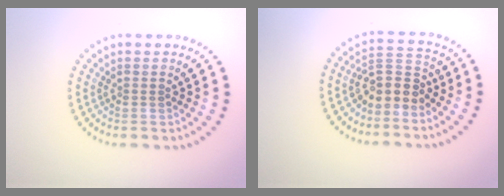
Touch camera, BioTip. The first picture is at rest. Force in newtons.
{"total": 3.3, "press": 2.9, "slide": 1.6}